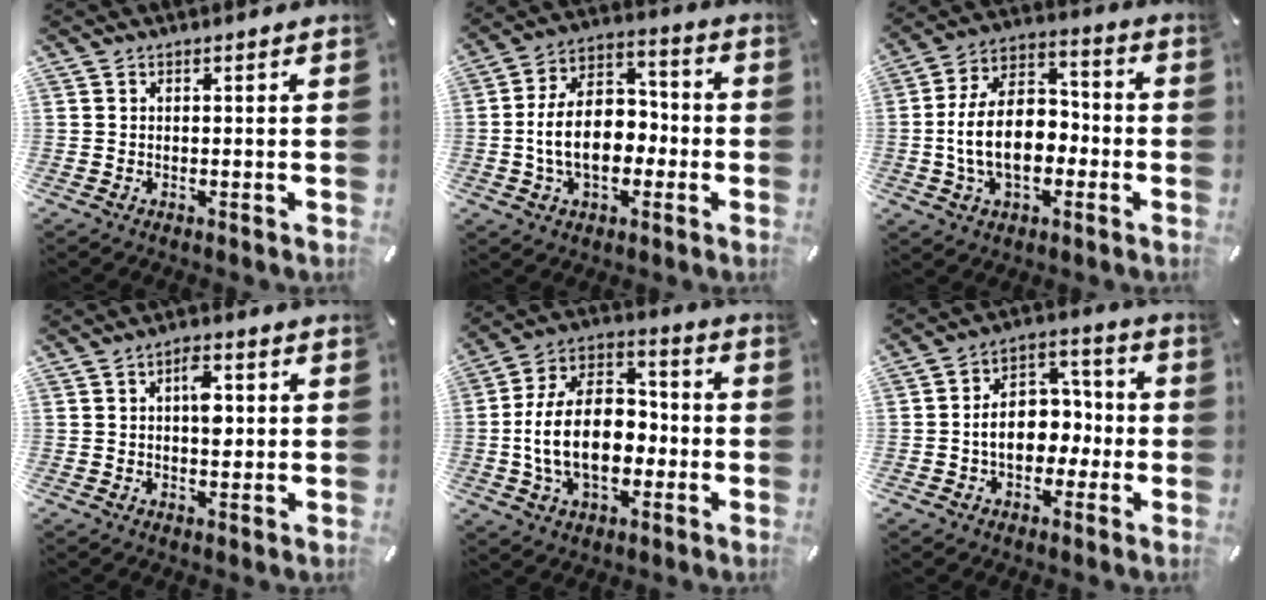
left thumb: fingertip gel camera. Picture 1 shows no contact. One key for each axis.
{"total": 14.3, "fx": -2.5, "fy": 9.9, "fz": 10.0, "tx": -0.194, "ty": 0.017, "tz": -0.045}
{"total": 15.9, "fx": -2.9, "fy": 10.5, "fz": 11.6, "tx": -0.230, "ty": 0.012, "tz": -0.056}
{"total": 5.6, "fx": 0.8, "fy": 3.1, "fz": 4.7, "tx": -0.062, "ty": -0.002, "tz": 0.006}
{"total": 18.6, "fx": -3.1, "fy": 12.6, "fz": 13.3, "tx": -0.254, "ty": 0.015, "tz": -0.058}
{"total": 11.2, "fx": -2.0, "fy": 8.6, "fz": 7.0, "tx": -0.116, "ty": 0.021, "tz": -0.034}